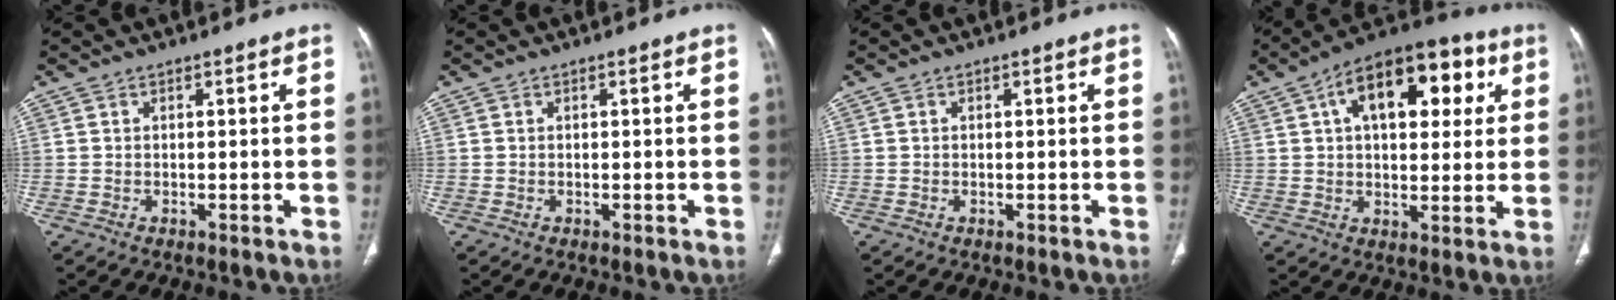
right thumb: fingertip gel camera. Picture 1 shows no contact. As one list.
[{"total": 0.0}, {"total": 0.0}, {"total": 18.7, "force": [6.2, 10.2, 14.3], "torque": [-0.170, 0.016, 0.085]}]